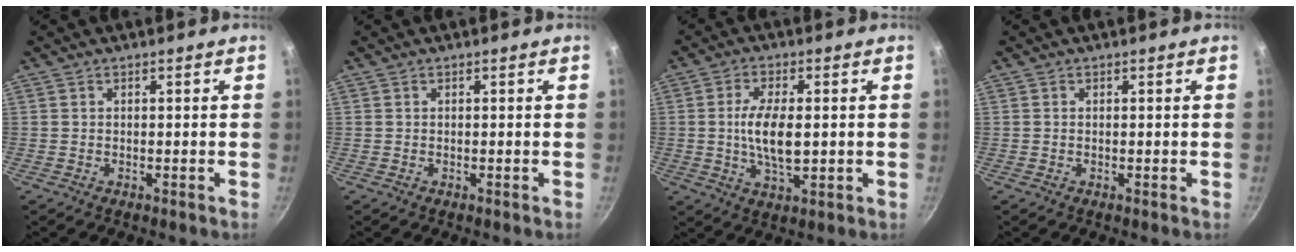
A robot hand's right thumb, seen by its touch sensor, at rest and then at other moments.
{"total": 0.0}
{"total": 9.0, "force": [0.1, 3.9, 8.1], "torque": [-0.149, 0.001, 0.002]}
{"total": 0.0}